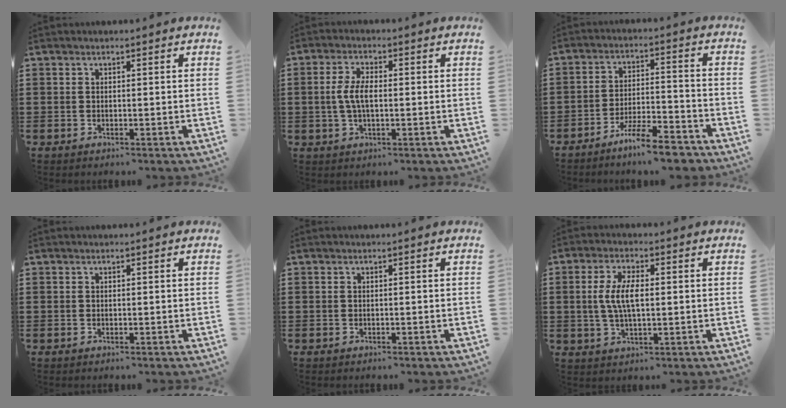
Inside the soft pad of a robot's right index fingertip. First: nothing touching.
{"total": 4.7, "force": [-0.3, 1.9, 4.3], "torque": [-0.103, -0.004, -0.014]}
{"total": 8.0, "force": [-6.8, 0.8, 4.1], "torque": [-0.074, 0.007, -0.127]}
{"total": 0.0}
{"total": 0.0}
{"total": 6.1, "force": [0.2, 2.2, 5.7], "torque": [-0.131, -0.003, -0.006]}